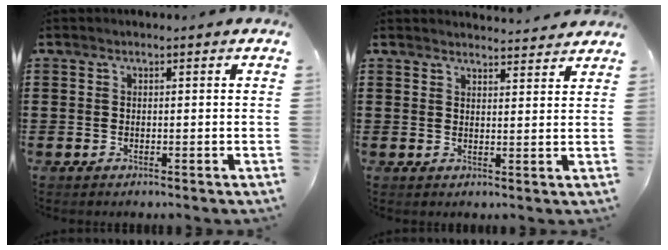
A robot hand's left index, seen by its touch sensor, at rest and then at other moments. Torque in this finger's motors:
{"motor_torque": [1.88, -0.26, -0.01, 0.01]}